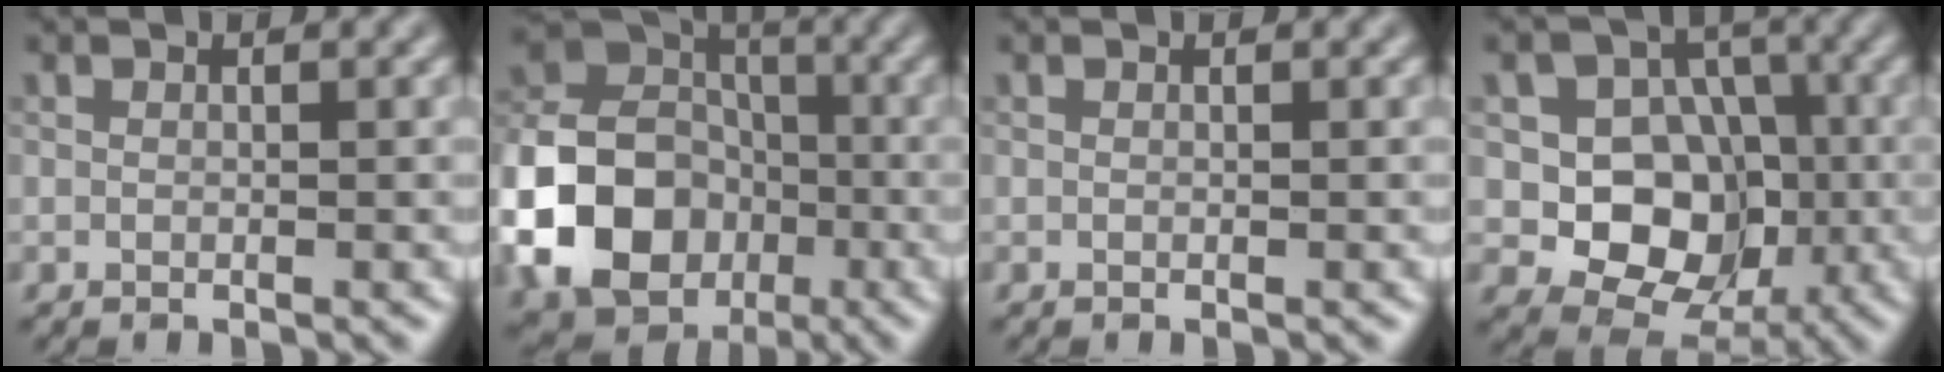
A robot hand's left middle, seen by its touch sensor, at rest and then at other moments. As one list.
[{"total": 14.5, "force": [-4.4, 11.8, 7.2], "torque": [-0.143, -0.029, -0.104]}, {"total": 0.0}, {"total": 9.0, "force": [-0.9, 7.7, 4.5], "torque": [-0.055, 0.001, -0.040]}]